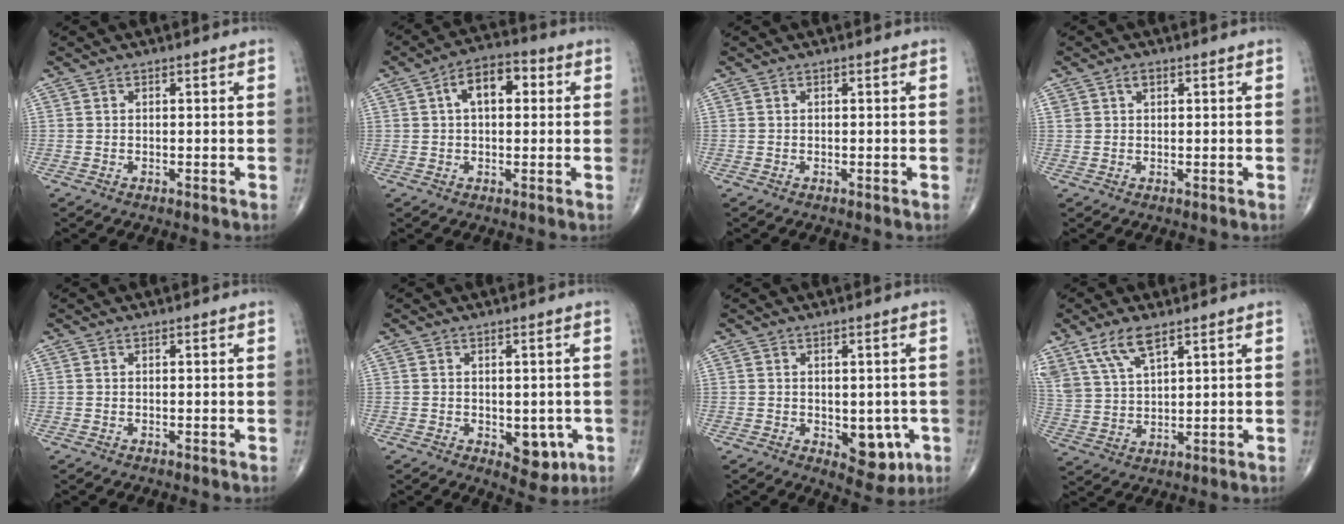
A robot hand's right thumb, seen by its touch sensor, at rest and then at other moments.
{"total": 8.6, "force": [2.0, 4.8, 6.8], "torque": [-0.096, 0.022, 0.025]}
{"total": 0.0}
{"total": 1.9, "force": [0.9, 1.2, 1.1], "torque": [-0.015, 0.002, 0.018]}
{"total": 0.0}
{"total": 6.0, "force": [-1.5, 3.6, 4.6], "torque": [-0.024, -0.004, -0.009]}
{"total": 7.2, "force": [-1.7, 4.3, 5.5], "torque": [-0.029, -0.004, -0.010]}
{"total": 8.6, "force": [5.7, 3.1, 5.6], "torque": [-0.113, -0.016, 0.124]}